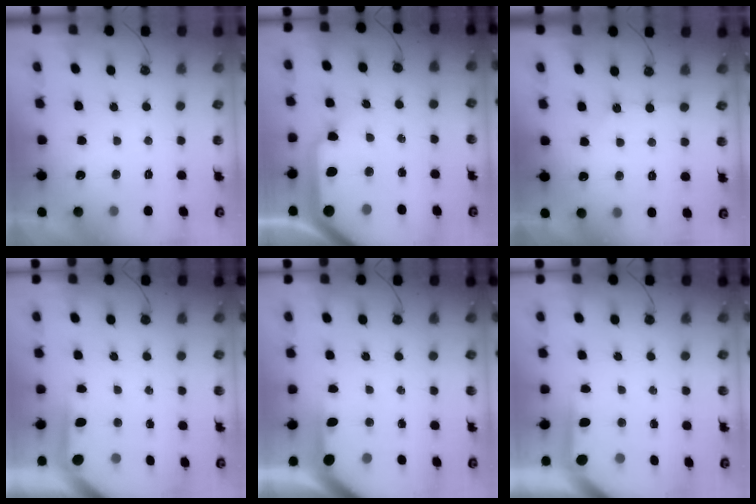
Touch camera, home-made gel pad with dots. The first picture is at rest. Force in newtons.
{"total": 17.2, "press": 17.0, "slide": 2.3}
{"total": 2.3, "press": 2.3, "slide": 0.3}
{"total": 3.9, "press": 3.9, "slide": 0.4}
{"total": 3.9, "press": 3.8, "slide": 0.3}
{"total": 3.9, "press": 3.8, "slide": 0.4}